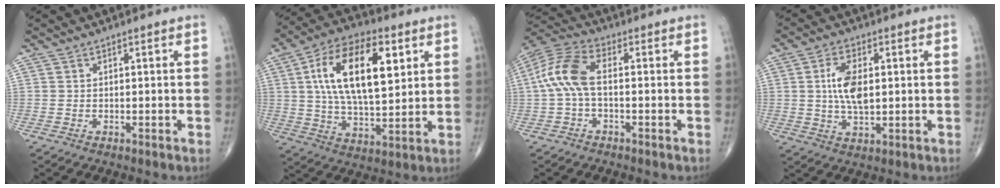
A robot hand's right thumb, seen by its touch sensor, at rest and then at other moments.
{"total": 19.8, "force": [5.6, 9.4, 16.5], "torque": [-0.275, -0.003, 0.094]}
{"total": 9.4, "force": [-0.3, 4.5, 8.2], "torque": [-0.189, 0.030, -0.014]}
{"total": 8.2, "force": [1.0, 4.1, 7.0], "torque": [-0.132, -0.002, 0.019]}